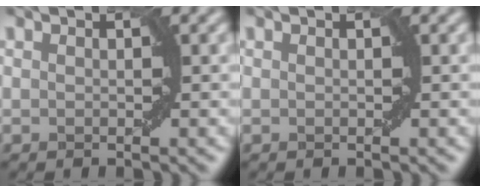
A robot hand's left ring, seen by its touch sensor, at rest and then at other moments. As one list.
[{"total": 0.0}]